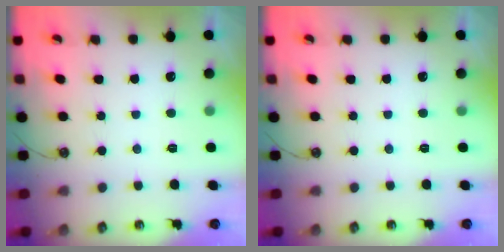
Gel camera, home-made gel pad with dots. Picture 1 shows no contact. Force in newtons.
{"total": 0.0}